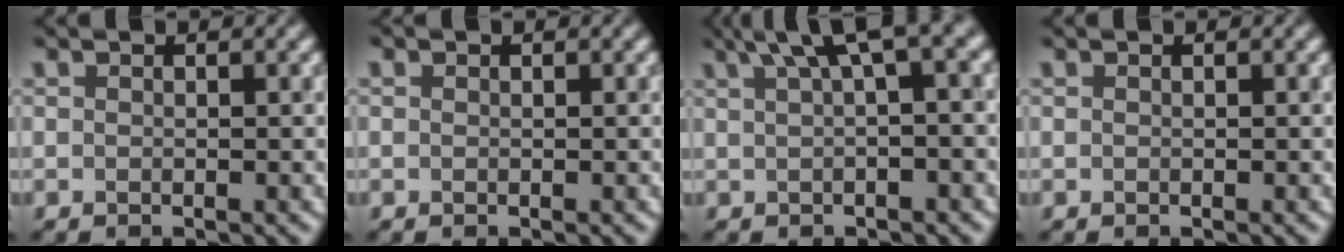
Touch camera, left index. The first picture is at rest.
{"total": 0.0}
{"total": 5.2, "force": [2.4, 1.0, 4.5], "torque": [-0.049, 0.023, 0.040]}
{"total": 0.0}